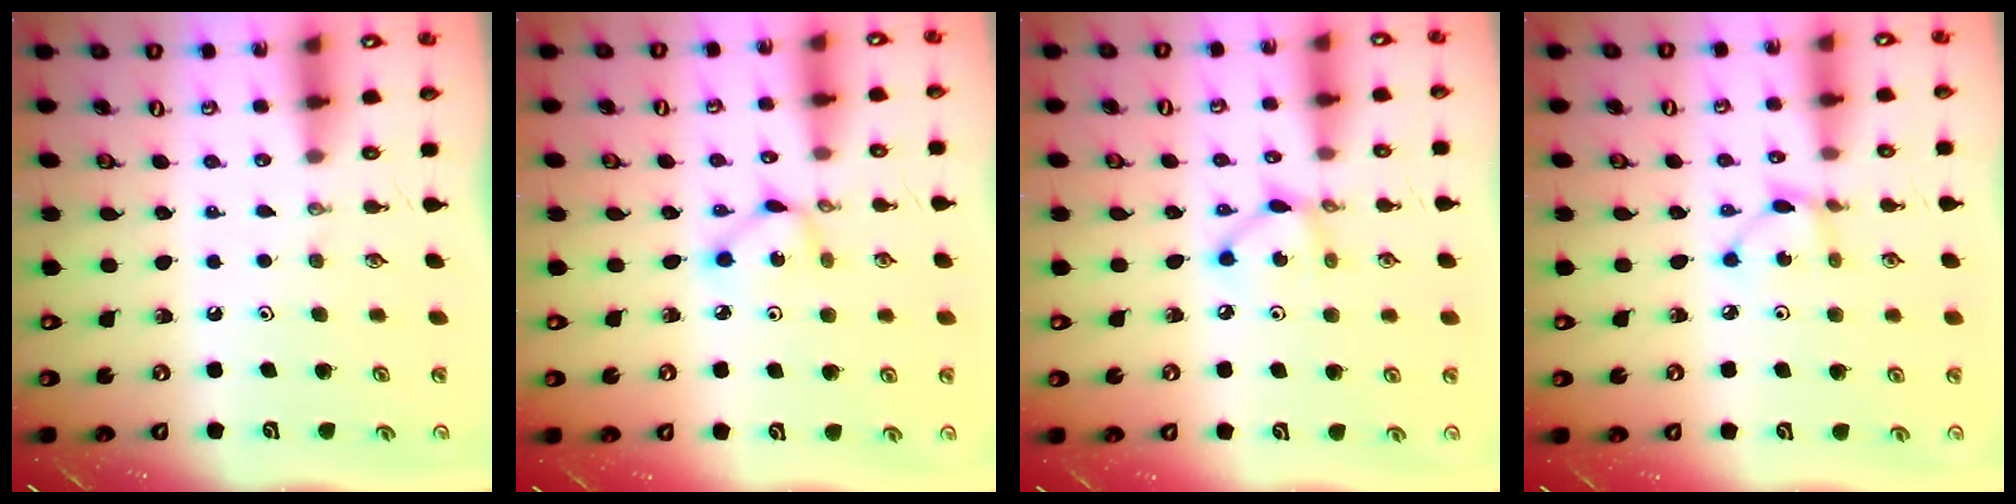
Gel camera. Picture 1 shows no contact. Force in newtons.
{"total": 3.1, "press": 3.1, "slide": 0.1}
{"total": 6.0, "press": 6.0, "slide": 0.2}
{"total": 2.2, "press": 2.2, "slide": 0.2}